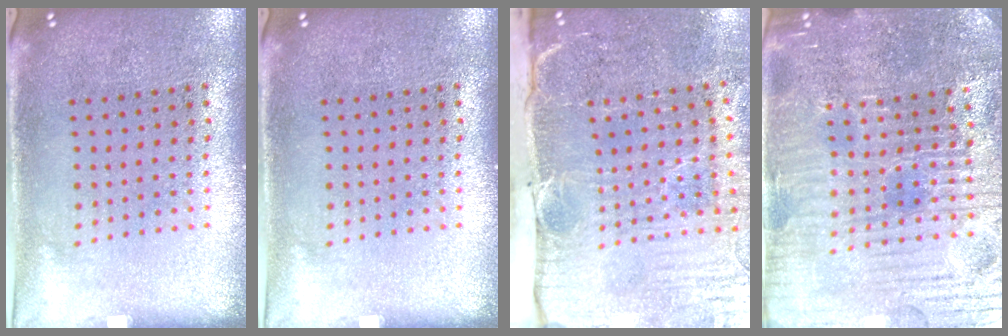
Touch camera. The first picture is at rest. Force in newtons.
{"total": 0.0}
{"total": 5.4, "press": 4.6, "slide": 2.9}
{"total": 5.3, "press": 5.0, "slide": 1.5}